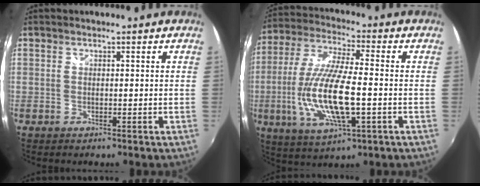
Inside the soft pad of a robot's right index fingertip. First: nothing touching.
{"total": 16.5, "force": [-3.2, 4.4, 15.6], "torque": [-0.318, -0.014, -0.057]}